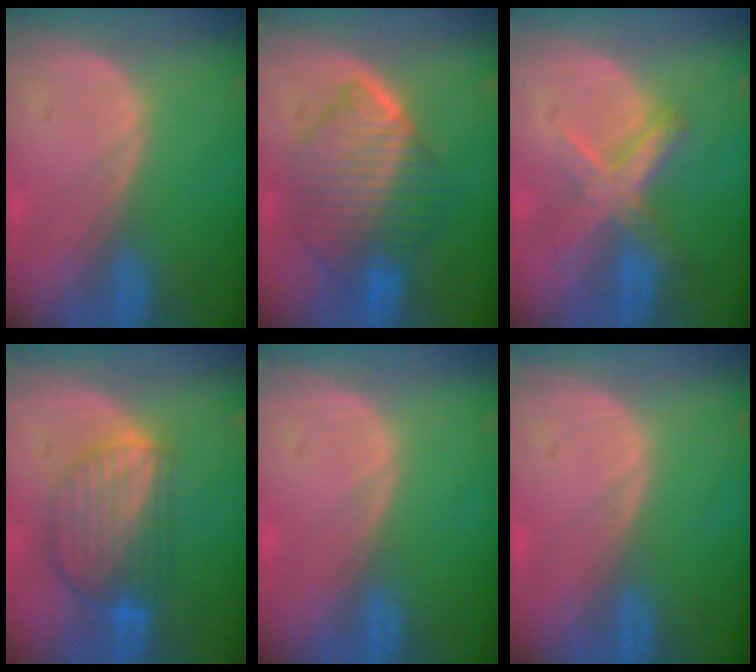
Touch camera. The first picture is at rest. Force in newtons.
{"total": 9.5, "press": 9.5, "slide": 0.7}
{"total": 7.2, "press": 6.1, "slide": 3.7}
{"total": 8.6, "press": 7.5, "slide": 4.1}
{"total": 0.0}
{"total": 0.0}